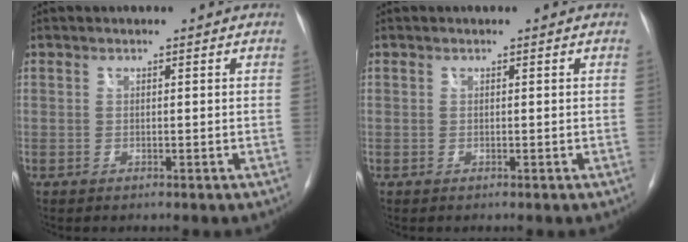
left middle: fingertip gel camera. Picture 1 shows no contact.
{"total": 0.0}